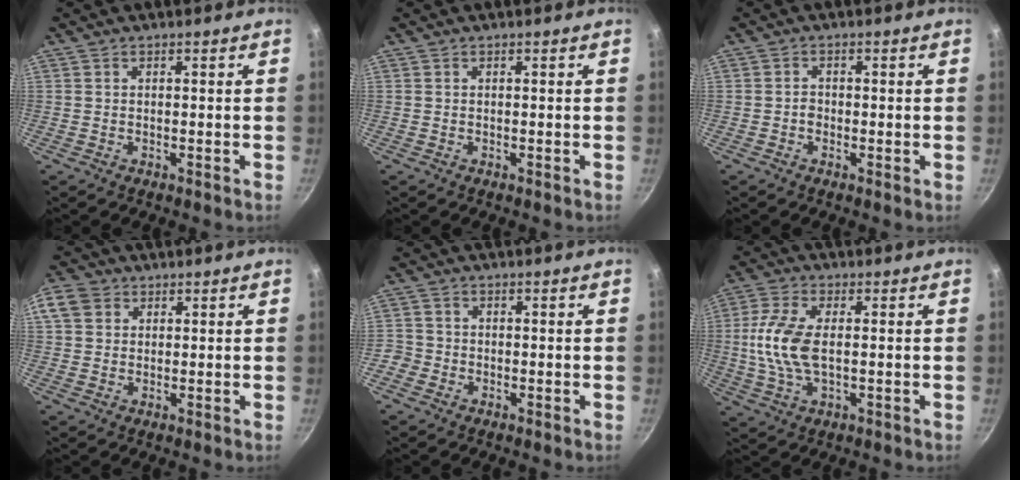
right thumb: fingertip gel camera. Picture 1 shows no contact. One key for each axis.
{"total": 0.0}
{"total": 1.4, "fx": -0.4, "fy": 1.1, "fz": 0.7, "tx": -0.010, "ty": 0.006, "tz": -0.011}
{"total": 5.6, "fx": 2.0, "fy": 4.5, "fz": 2.6, "tx": -0.040, "ty": 0.001, "tz": 0.027}
{"total": 2.7, "fx": -1.3, "fy": 2.3, "fz": 0.4, "tx": 0.000, "ty": 0.014, "tz": -0.027}
{"total": 10.0, "fx": 0.1, "fy": 4.9, "fz": 8.6, "tx": -0.184, "ty": 0.006, "tz": -0.004}